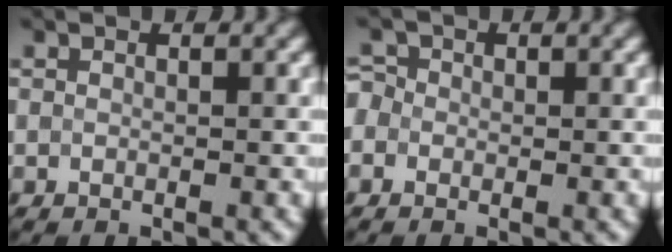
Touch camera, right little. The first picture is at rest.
{"total": 1.9, "force": [0.1, 1.8, 0.7], "torque": [-0.002, 0.012, -0.017]}